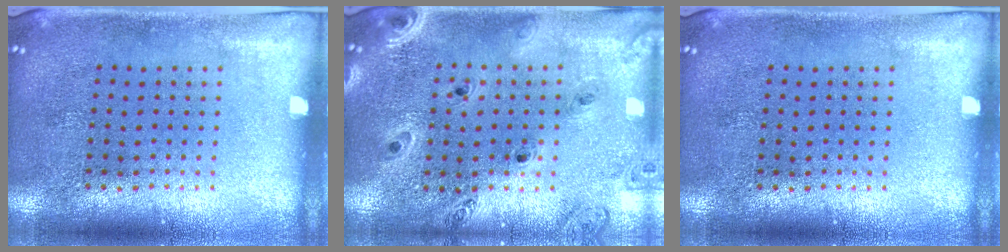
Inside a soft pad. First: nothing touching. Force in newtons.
{"total": 1.3, "press": 1.3, "slide": 0.1}
{"total": 0.0}